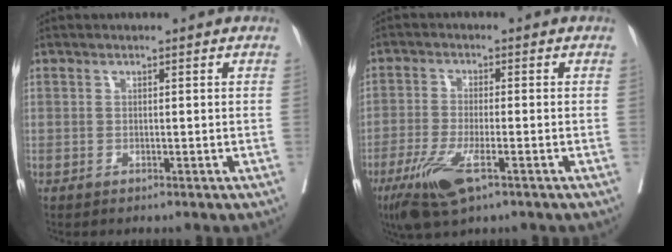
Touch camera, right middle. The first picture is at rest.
{"total": 8.2, "force": [-4.3, 1.7, 6.7], "torque": [-0.138, -0.021, -0.076]}